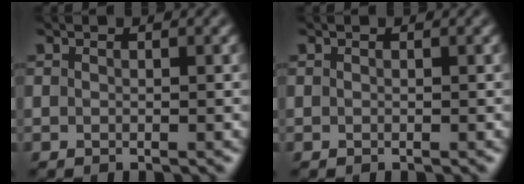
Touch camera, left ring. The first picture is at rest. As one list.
[{"total": 0.0}]